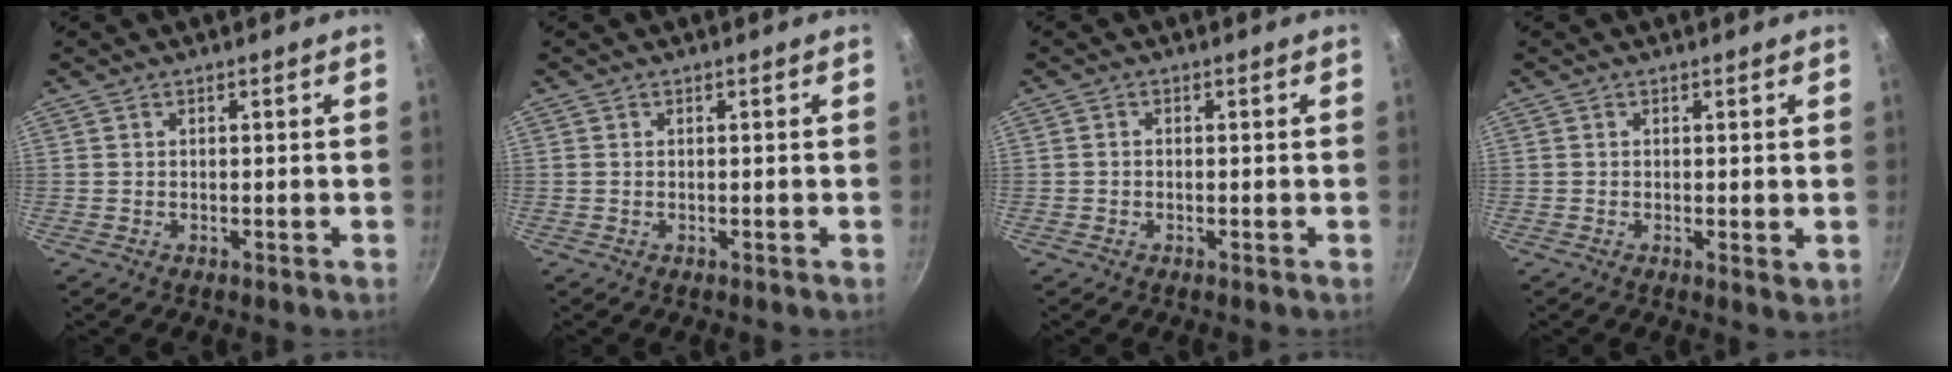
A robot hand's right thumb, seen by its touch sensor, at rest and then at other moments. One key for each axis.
{"total": 0.0}
{"total": 0.7, "fx": -0.3, "fy": 0.5, "fz": 0.4, "tx": -0.008, "ty": 0.003, "tz": -0.006}
{"total": 1.4, "fx": 0.2, "fy": 0.6, "fz": 1.2, "tx": -0.019, "ty": -0.006, "tz": 0.002}